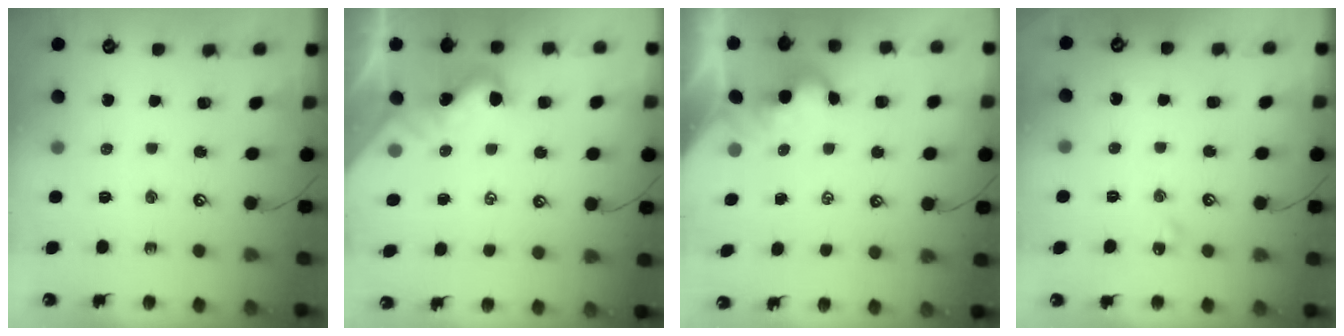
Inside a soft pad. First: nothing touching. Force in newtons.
{"total": 2.0, "press": 2.0, "slide": 0.4}
{"total": 1.8, "press": 1.7, "slide": 0.5}
{"total": 2.6, "press": 2.5, "slide": 0.4}